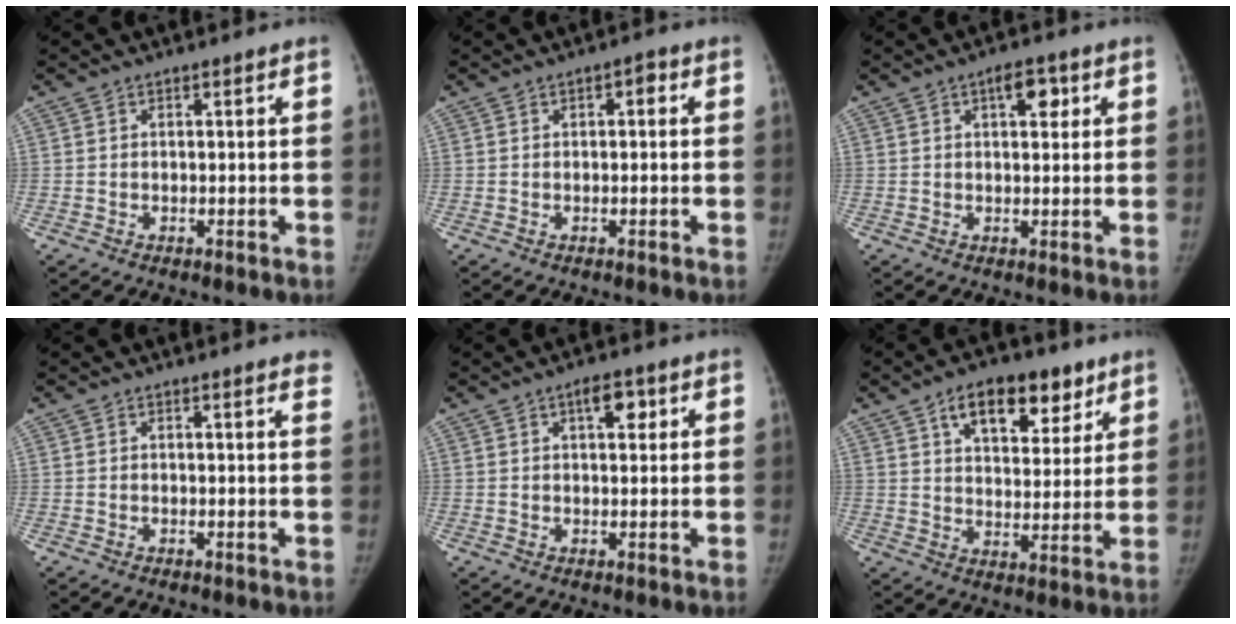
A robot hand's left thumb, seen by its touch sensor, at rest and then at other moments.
{"total": 1.8, "force": [0.4, 1.1, 1.4], "torque": [-0.010, 0.006, -0.001]}
{"total": 4.7, "force": [1.9, 2.3, 3.6], "torque": [-0.036, -0.003, 0.024]}
{"total": 3.0, "force": [2.7, 0.6, 1.2], "torque": [-0.003, -0.009, 0.013]}
{"total": 4.4, "force": [1.9, 2.1, 3.4], "torque": [-0.036, -0.002, 0.024]}
{"total": 14.5, "force": [8.1, 7.9, 9.0], "torque": [-0.088, -0.025, 0.127]}